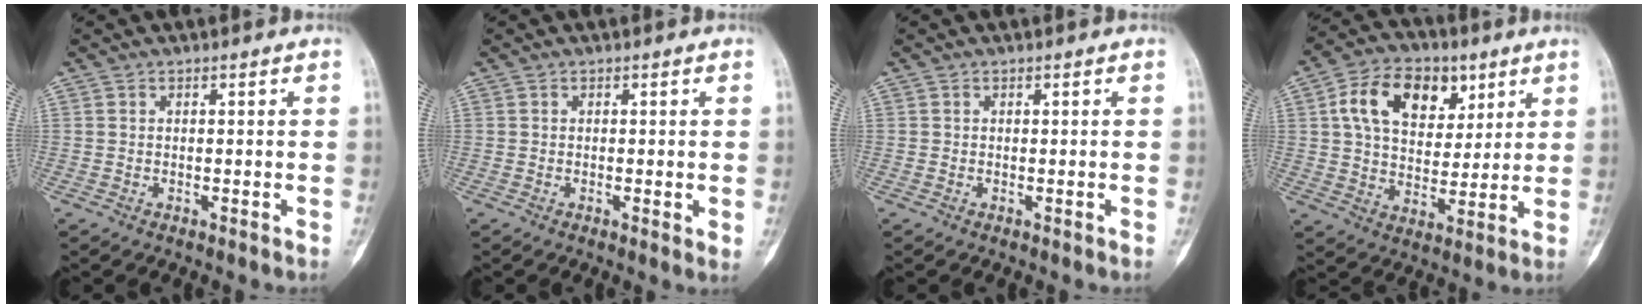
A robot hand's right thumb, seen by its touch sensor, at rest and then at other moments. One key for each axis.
{"total": 1.5, "fx": -0.1, "fy": 0.3, "fz": 1.5, "tx": -0.022, "ty": -0.006, "tz": -0.005}
{"total": 0.0}
{"total": 15.6, "fx": 6.0, "fy": 10.5, "fz": 9.8, "tx": -0.131, "ty": -0.007, "tz": 0.103}